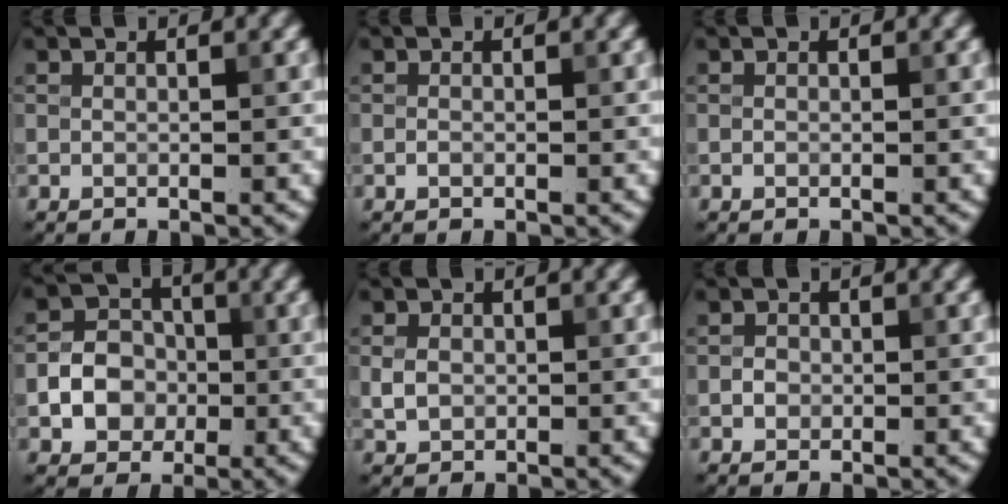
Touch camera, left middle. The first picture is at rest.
{"total": 0.5, "force": [-0.2, 0.4, 0.3], "torque": [-0.005, -0.001, -0.005]}
{"total": 0.0}
{"total": 4.5, "force": [-1.0, 3.8, 2.2], "torque": [-0.026, 0.002, -0.026]}
{"total": 2.0, "force": [-0.1, 1.6, 1.1], "torque": [-0.022, -0.001, -0.006]}
{"total": 1.1, "force": [-0.2, 1.0, 0.4], "torque": [-0.004, -0.001, -0.008]}